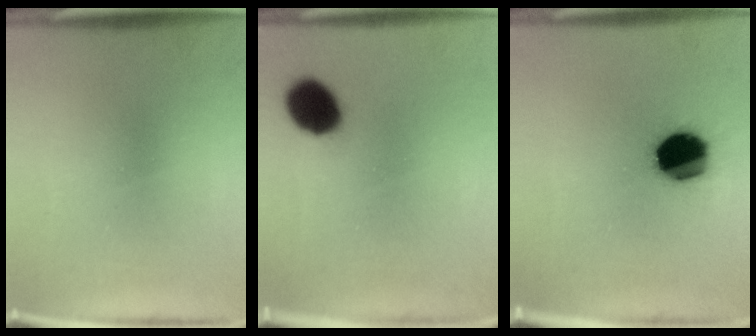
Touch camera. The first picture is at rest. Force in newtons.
{"total": 9.4}
{"total": 18.9}